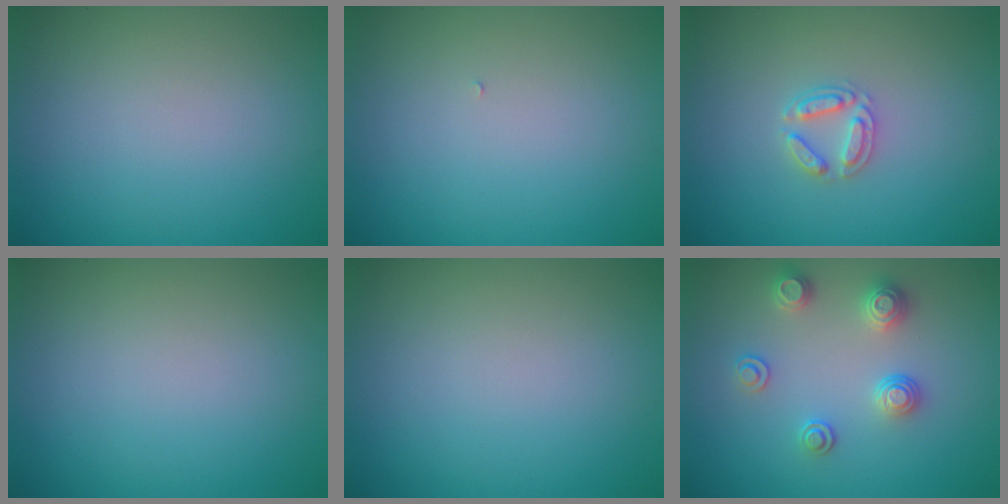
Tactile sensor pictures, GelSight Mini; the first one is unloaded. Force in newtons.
{"total": 0.0}
{"total": 2.2, "press": 2.2, "slide": 0.3}
{"total": 0.0}
{"total": 0.0}
{"total": 2.7, "press": 2.6, "slide": 0.3}